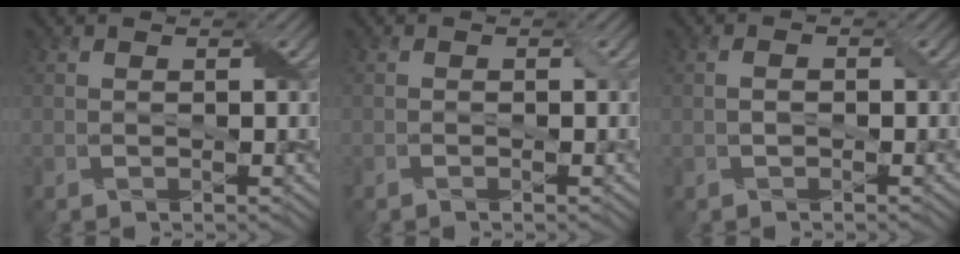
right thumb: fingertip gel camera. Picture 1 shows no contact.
{"total": 0.7, "force": [-0.4, 0.1, 0.6], "torque": [-0.012, 0.002, -0.006]}
{"total": 1.6, "force": [-0.4, 1.0, 1.2], "torque": [-0.024, 0.006, -0.004]}